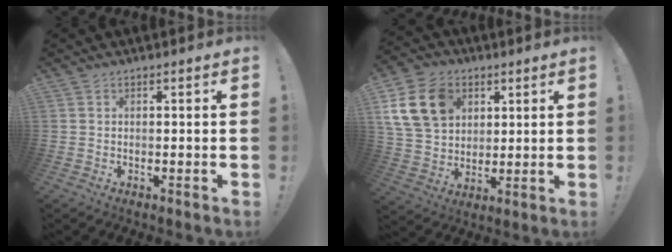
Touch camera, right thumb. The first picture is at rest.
{"total": 17.2, "force": [6.6, 13.0, 9.2], "torque": [-0.176, -0.023, 0.130]}